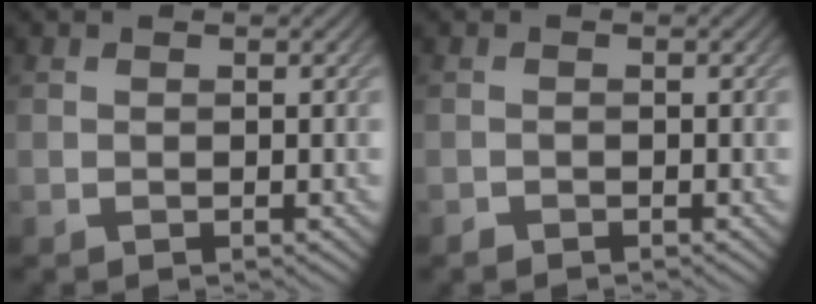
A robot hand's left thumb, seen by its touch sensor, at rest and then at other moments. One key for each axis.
{"total": 0.6, "fx": -0.6, "fy": 0.2, "fz": 0.0, "tx": 0.000, "ty": -0.002, "tz": -0.011}